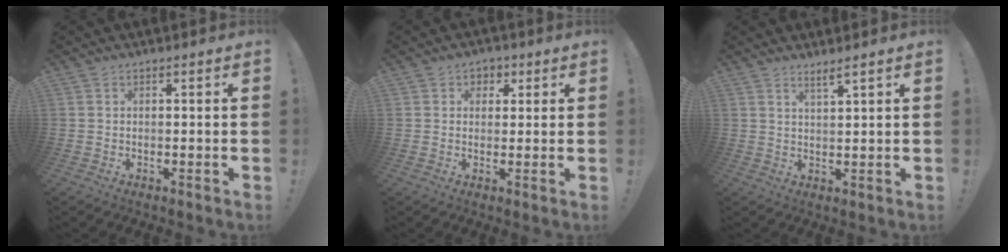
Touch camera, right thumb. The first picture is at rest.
{"total": 3.4, "force": [0.9, 3.1, 1.1], "torque": [-0.010, 0.001, 0.015]}
{"total": 3.3, "force": [2.6, -0.2, 2.0], "torque": [-0.035, -0.016, 0.044]}